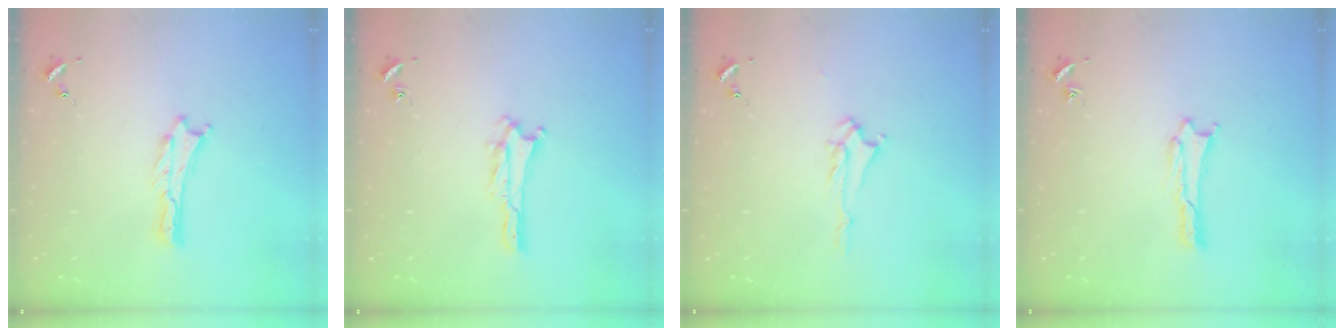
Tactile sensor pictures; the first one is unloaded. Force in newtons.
{"total": 1.4, "press": 1.3, "slide": 0.3}
{"total": 1.3, "press": 1.3, "slide": 0.2}
{"total": 1.1, "press": 1.1, "slide": 0.2}